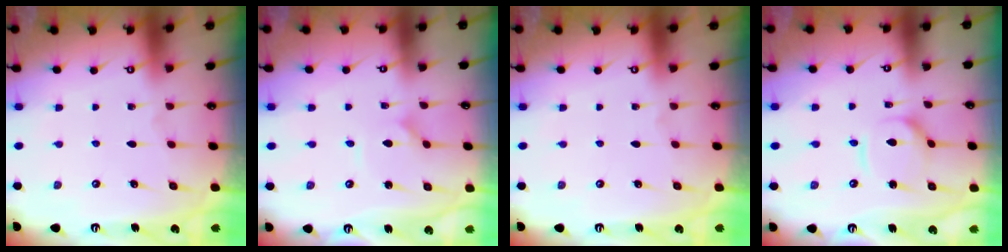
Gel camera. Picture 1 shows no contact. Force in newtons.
{"total": 0.9, "press": 0.9, "slide": 0.0}
{"total": 0.0}
{"total": 5.6, "press": 5.6, "slide": 0.4}